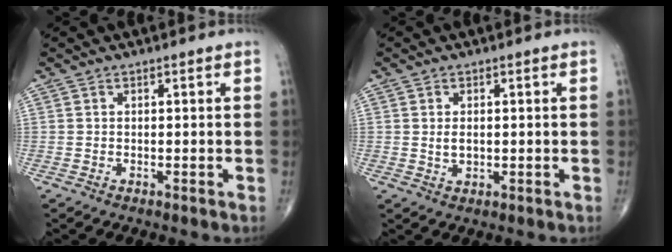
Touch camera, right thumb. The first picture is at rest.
{"total": 2.4, "force": [0.2, 1.5, 1.9], "torque": [-0.029, -0.004, 0.006]}